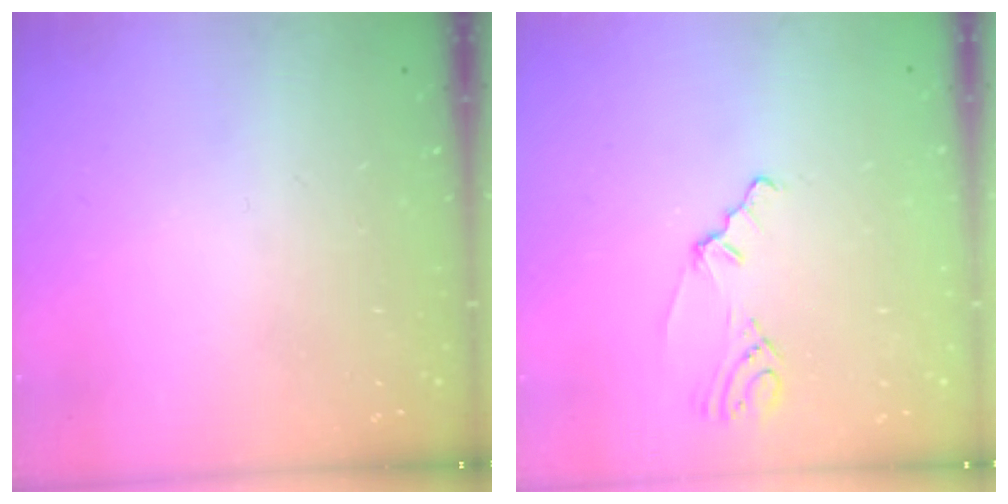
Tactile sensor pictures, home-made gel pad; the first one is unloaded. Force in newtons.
{"total": 1.6, "press": 1.5, "slide": 0.6}